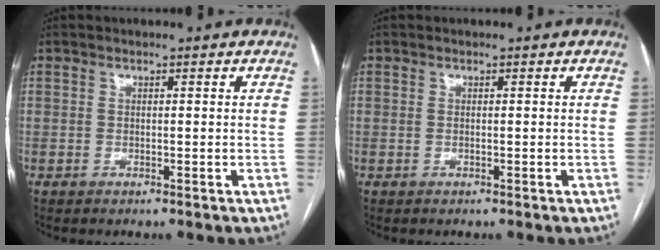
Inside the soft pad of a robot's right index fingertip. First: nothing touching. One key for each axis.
{"total": 0.0}